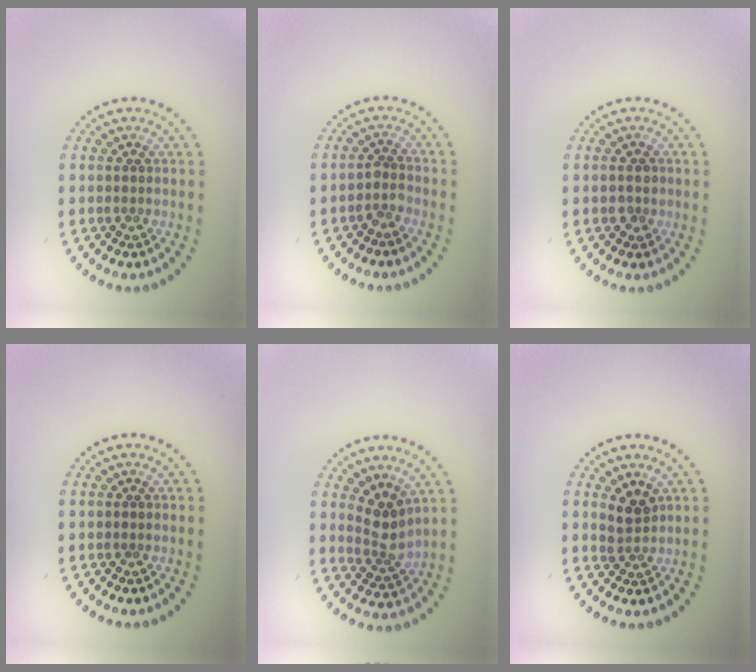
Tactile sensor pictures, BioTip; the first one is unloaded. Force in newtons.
{"total": 1.3, "press": 1.1, "slide": 0.7}
{"total": 1.3, "press": 1.3, "slide": 0.2}
{"total": 0.0}
{"total": 2.7, "press": 2.2, "slide": 1.7}
{"total": 2.0, "press": 1.6, "slide": 1.3}